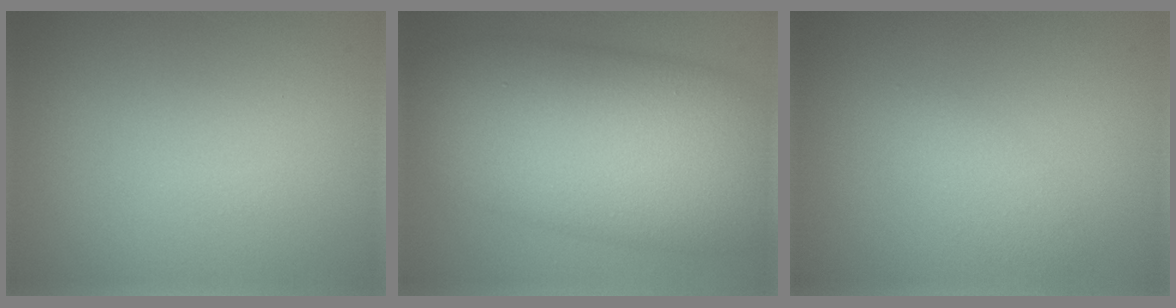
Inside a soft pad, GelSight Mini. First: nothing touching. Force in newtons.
{"total": 14.4, "press": 14.4, "slide": 0.5}
{"total": 2.0, "press": 2.0, "slide": 0.1}